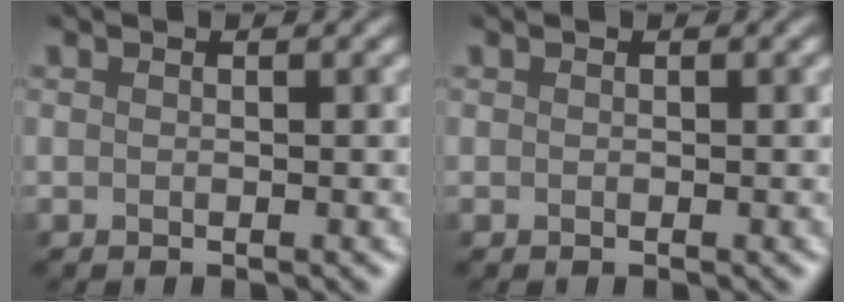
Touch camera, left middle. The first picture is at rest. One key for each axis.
{"total": 0.0}